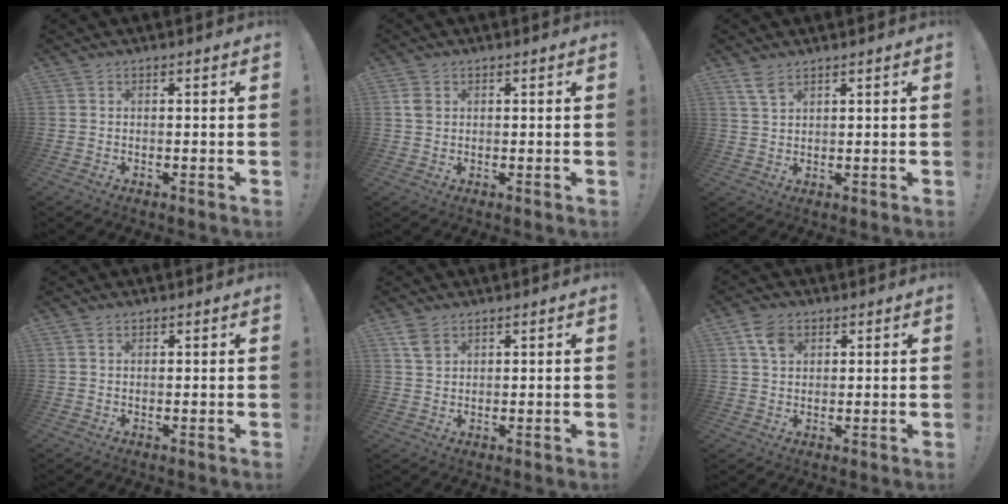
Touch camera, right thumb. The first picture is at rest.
{"total": 2.4, "force": [0.8, 1.9, 1.2], "torque": [-0.024, 0.005, 0.015]}
{"total": 4.4, "force": [3.0, 1.8, 2.7], "torque": [-0.053, -0.011, 0.056]}
{"total": 1.4, "force": [0.9, 0.9, 0.6], "torque": [-0.006, -0.002, 0.016]}
{"total": 4.2, "force": [2.5, 2.6, 2.2], "torque": [-0.032, -0.010, 0.047]}
{"total": 6.5, "force": [3.0, 4.6, 3.5], "torque": [-0.065, 0.001, 0.059]}